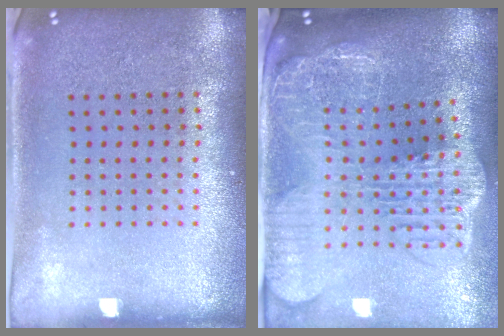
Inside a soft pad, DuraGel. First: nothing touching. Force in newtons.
{"total": 3.8, "press": 3.0, "slide": 2.3}